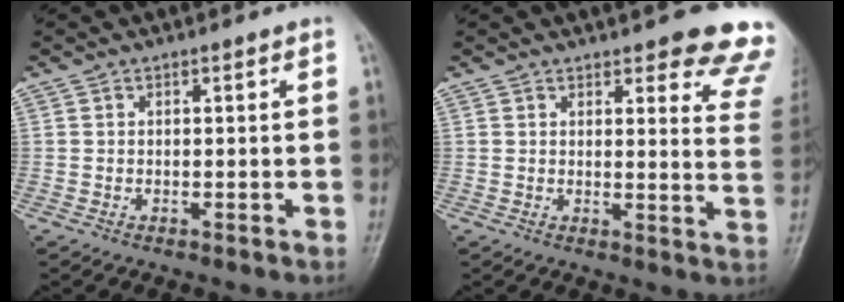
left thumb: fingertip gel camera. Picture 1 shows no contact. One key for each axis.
{"total": 13.9, "fx": 11.5, "fy": 3.7, "fz": 7.0, "tx": -0.033, "ty": -0.068, "tz": 0.105}